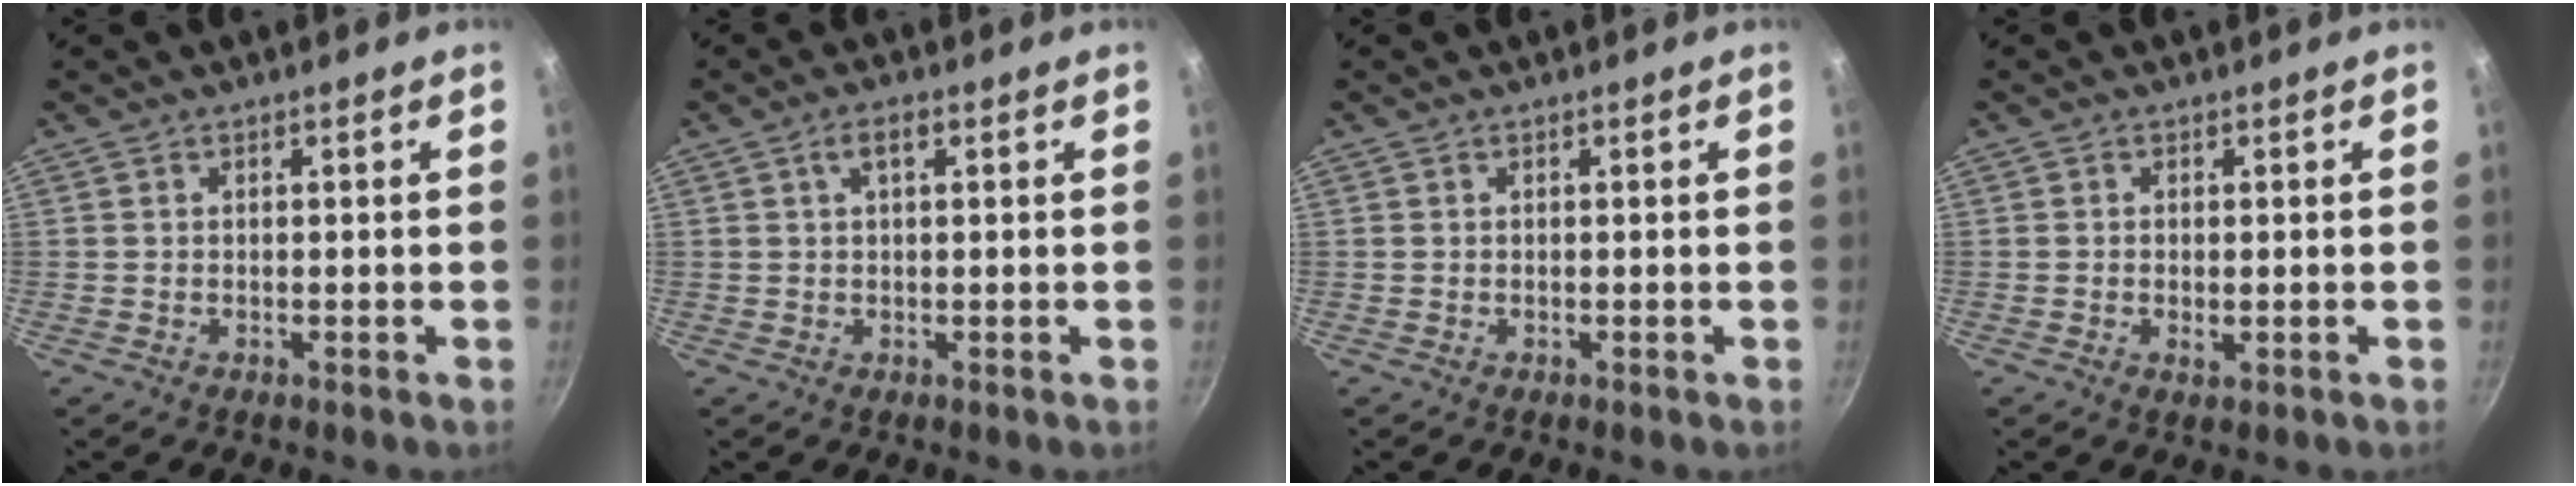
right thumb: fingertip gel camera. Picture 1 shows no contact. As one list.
[{"total": 3.0, "force": [1.2, 1.2, 2.5], "torque": [-0.045, 0.006, 0.021]}, {"total": 0.0}, {"total": 1.5, "force": [-0.2, 0.7, 1.3], "torque": [-0.022, -0.002, -0.002]}]